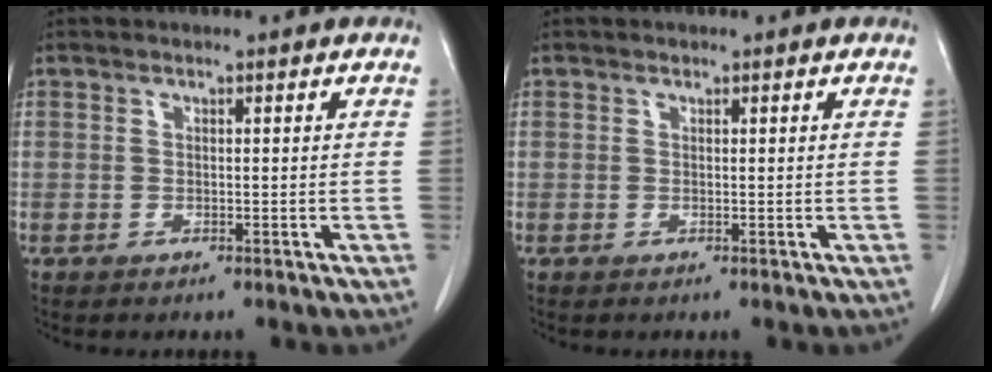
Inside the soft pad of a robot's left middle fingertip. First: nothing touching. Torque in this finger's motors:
{"motor_torque": [0.10, -0.06, -0.14, -0.01]}